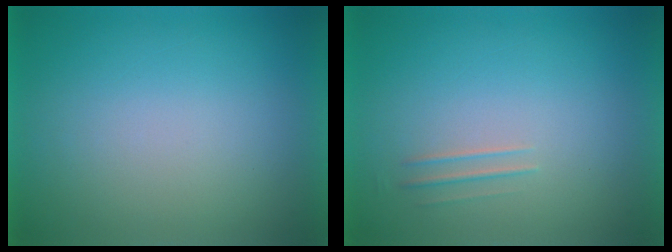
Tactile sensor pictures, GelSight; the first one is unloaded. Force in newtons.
{"total": 1.5}